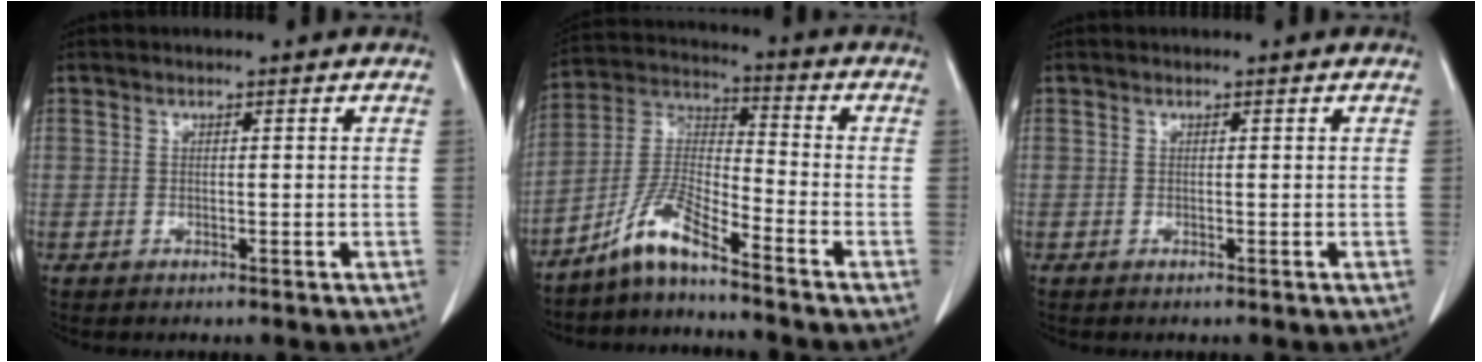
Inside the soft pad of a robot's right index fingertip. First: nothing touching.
{"total": 8.0, "force": [-6.4, 0.3, 4.8], "torque": [-0.109, 0.003, -0.131]}
{"total": 0.0}